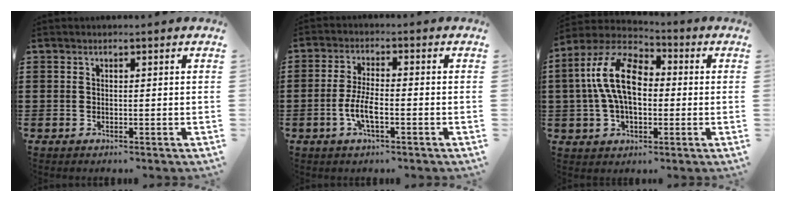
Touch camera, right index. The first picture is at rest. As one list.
[{"total": 4.9, "force": [-1.7, 1.4, 4.4], "torque": [-0.103, -0.007, -0.039]}, {"total": 12.5, "force": [1.5, 6.9, 10.3], "torque": [-0.235, 0.009, 0.020]}]